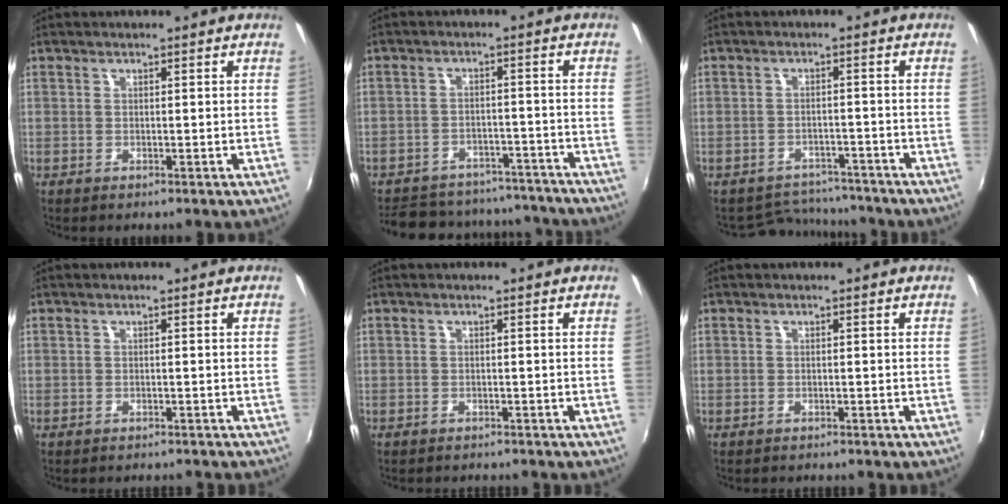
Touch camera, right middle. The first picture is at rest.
{"total": 21.0, "force": [-18.1, 8.1, 6.8], "torque": [-0.151, 0.033, -0.224]}
{"total": 7.9, "force": [-7.3, 3.0, 0.5], "torque": [-0.023, 0.017, -0.101]}
{"total": 4.3, "force": [-3.9, 1.1, 1.3], "torque": [-0.031, -0.011, -0.054]}
{"total": 3.9, "force": [-3.6, 1.0, 1.1], "torque": [-0.030, -0.012, -0.052]}
{"total": 2.5, "force": [-2.4, 0.6, 0.7], "torque": [-0.021, -0.012, -0.035]}